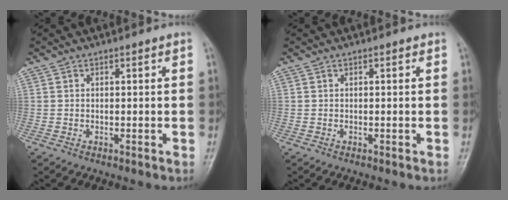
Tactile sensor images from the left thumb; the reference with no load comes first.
{"total": 0.0}